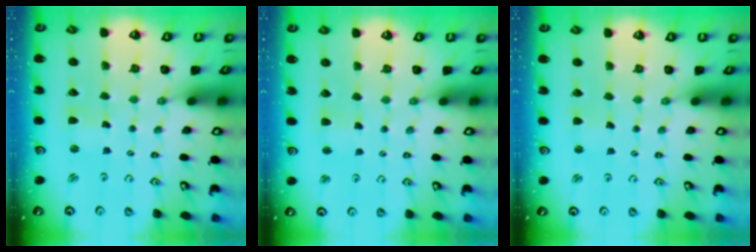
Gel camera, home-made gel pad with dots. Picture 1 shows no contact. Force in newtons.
{"total": 2.3, "press": 2.3, "slide": 0.4}
{"total": 1.1, "press": 1.1, "slide": 0.2}